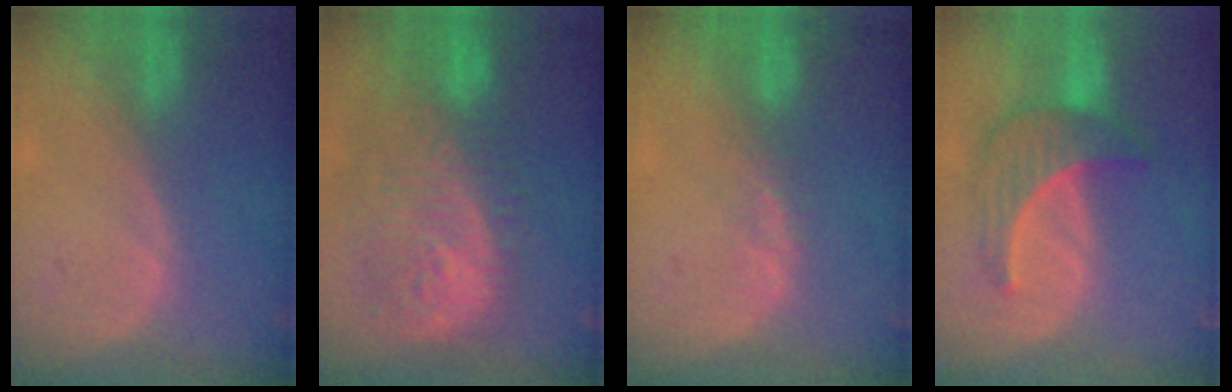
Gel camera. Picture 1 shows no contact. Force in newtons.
{"total": 12.2, "press": 10.9, "slide": 5.5}
{"total": 2.1, "press": 1.7, "slide": 1.2}
{"total": 6.7, "press": 6.7, "slide": 0.7}